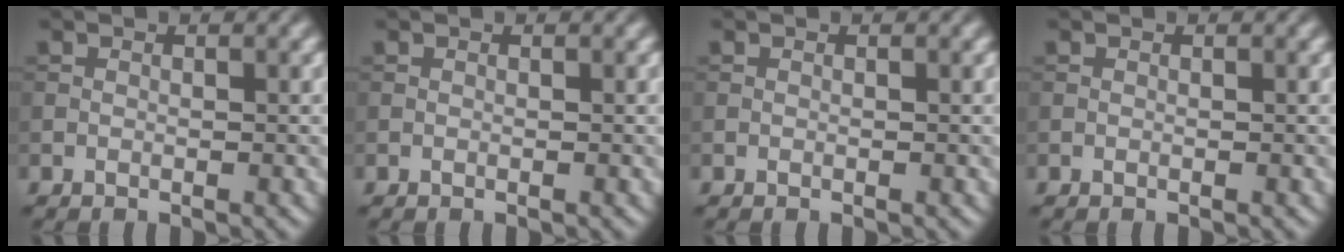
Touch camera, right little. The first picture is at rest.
{"total": 0.0}
{"total": 0.0}
{"total": 0.0}